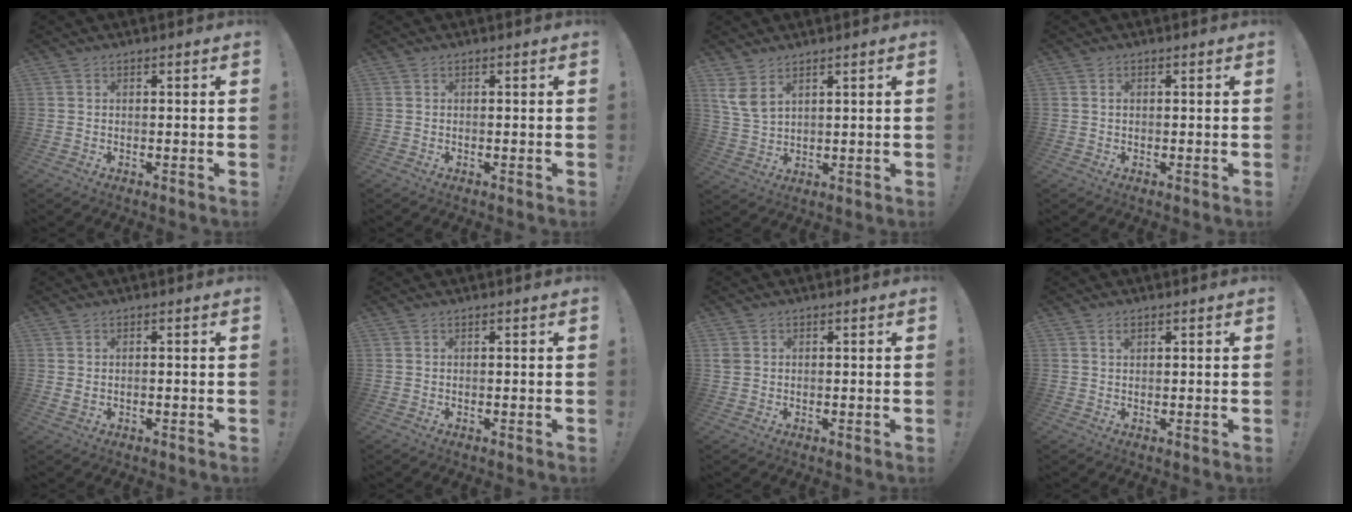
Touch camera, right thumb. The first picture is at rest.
{"total": 0.0}
{"total": 6.2, "force": [4.0, 2.8, 3.9], "torque": [-0.082, -0.019, 0.077]}
{"total": 0.7, "force": [0.1, 0.6, 0.1], "torque": [-0.011, 0.006, 0.003]}
{"total": 0.7, "force": [0.1, 0.4, 0.6], "torque": [-0.007, 0.000, 0.001]}
{"total": 0.0}
{"total": 1.5, "force": [0.4, 1.2, 0.8], "torque": [-0.017, 0.005, 0.009]}
{"total": 1.1, "force": [0.6, 0.5, 0.7], "torque": [-0.005, -0.003, 0.010]}